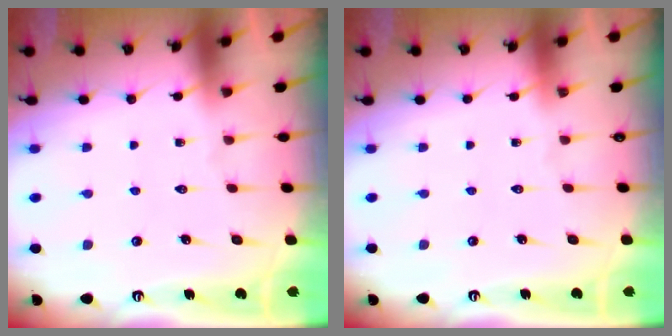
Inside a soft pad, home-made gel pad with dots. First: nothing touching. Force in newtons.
{"total": 0.0}